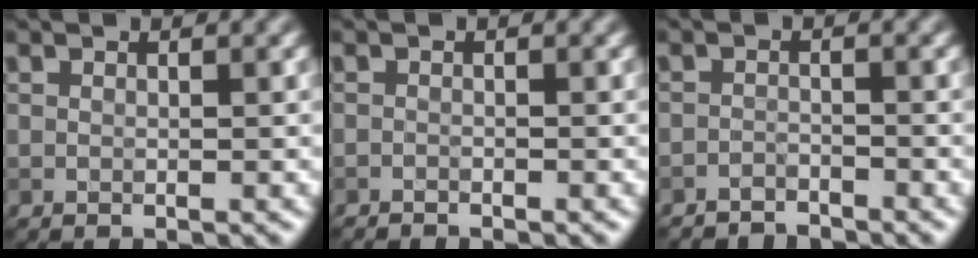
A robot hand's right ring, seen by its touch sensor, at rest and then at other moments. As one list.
[{"total": 0.8, "force": [-0.8, 0.1, 0.0], "torque": [0.003, -0.002, -0.017]}, {"total": 2.4, "force": [-2.3, 0.4, 0.2], "torque": [0.002, -0.002, -0.044]}]